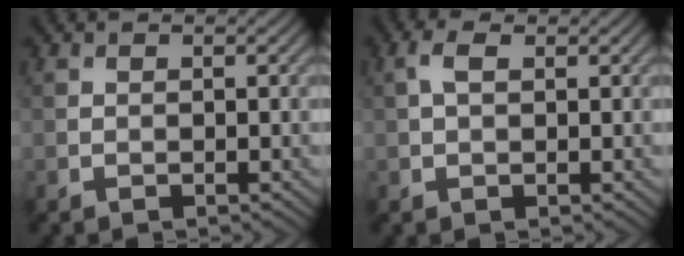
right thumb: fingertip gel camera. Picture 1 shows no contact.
{"total": 2.2, "force": [0.8, 1.2, 1.7], "torque": [-0.043, 0.006, 0.011]}